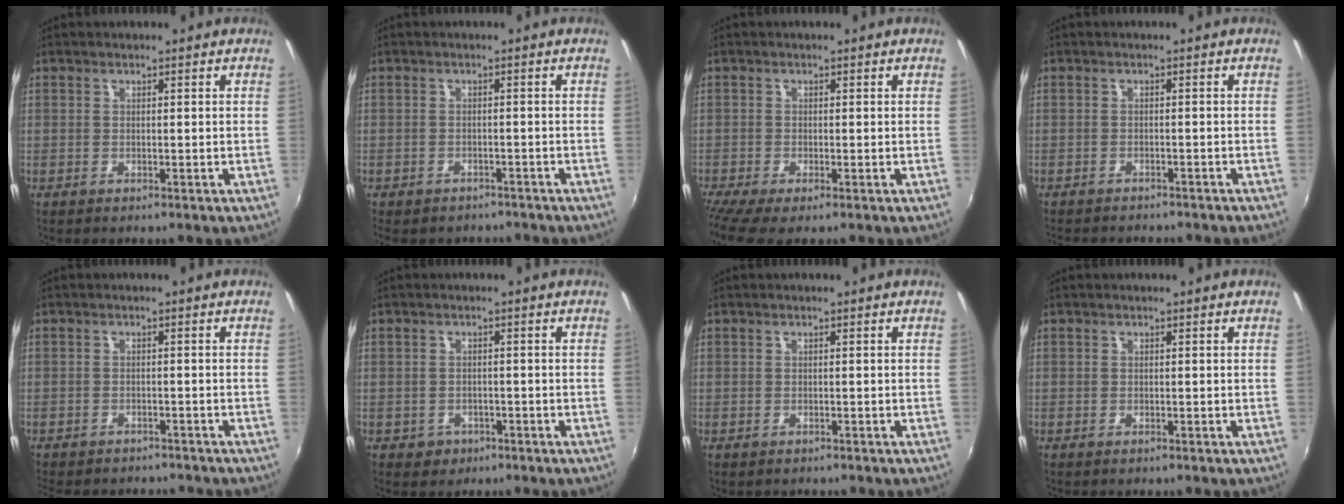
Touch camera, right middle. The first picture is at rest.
{"total": 5.8, "force": [-4.8, 2.6, 1.8], "torque": [-0.047, -0.022, -0.065]}
{"total": 3.4, "force": [-2.4, 0.1, 2.5], "torque": [-0.061, -0.018, -0.046]}
{"total": 6.6, "force": [-5.9, 1.6, 2.3], "torque": [-0.057, -0.016, -0.083]}
{"total": 7.9, "force": [-6.9, 2.7, 2.6], "torque": [-0.066, -0.020, -0.100]}
{"total": 3.1, "force": [-1.4, 2.7, 0.8], "torque": [-0.024, 0.001, -0.016]}
{"total": 0.7, "force": [-0.5, 0.4, 0.2], "torque": [-0.007, -0.002, -0.007]}
{"total": 0.0}